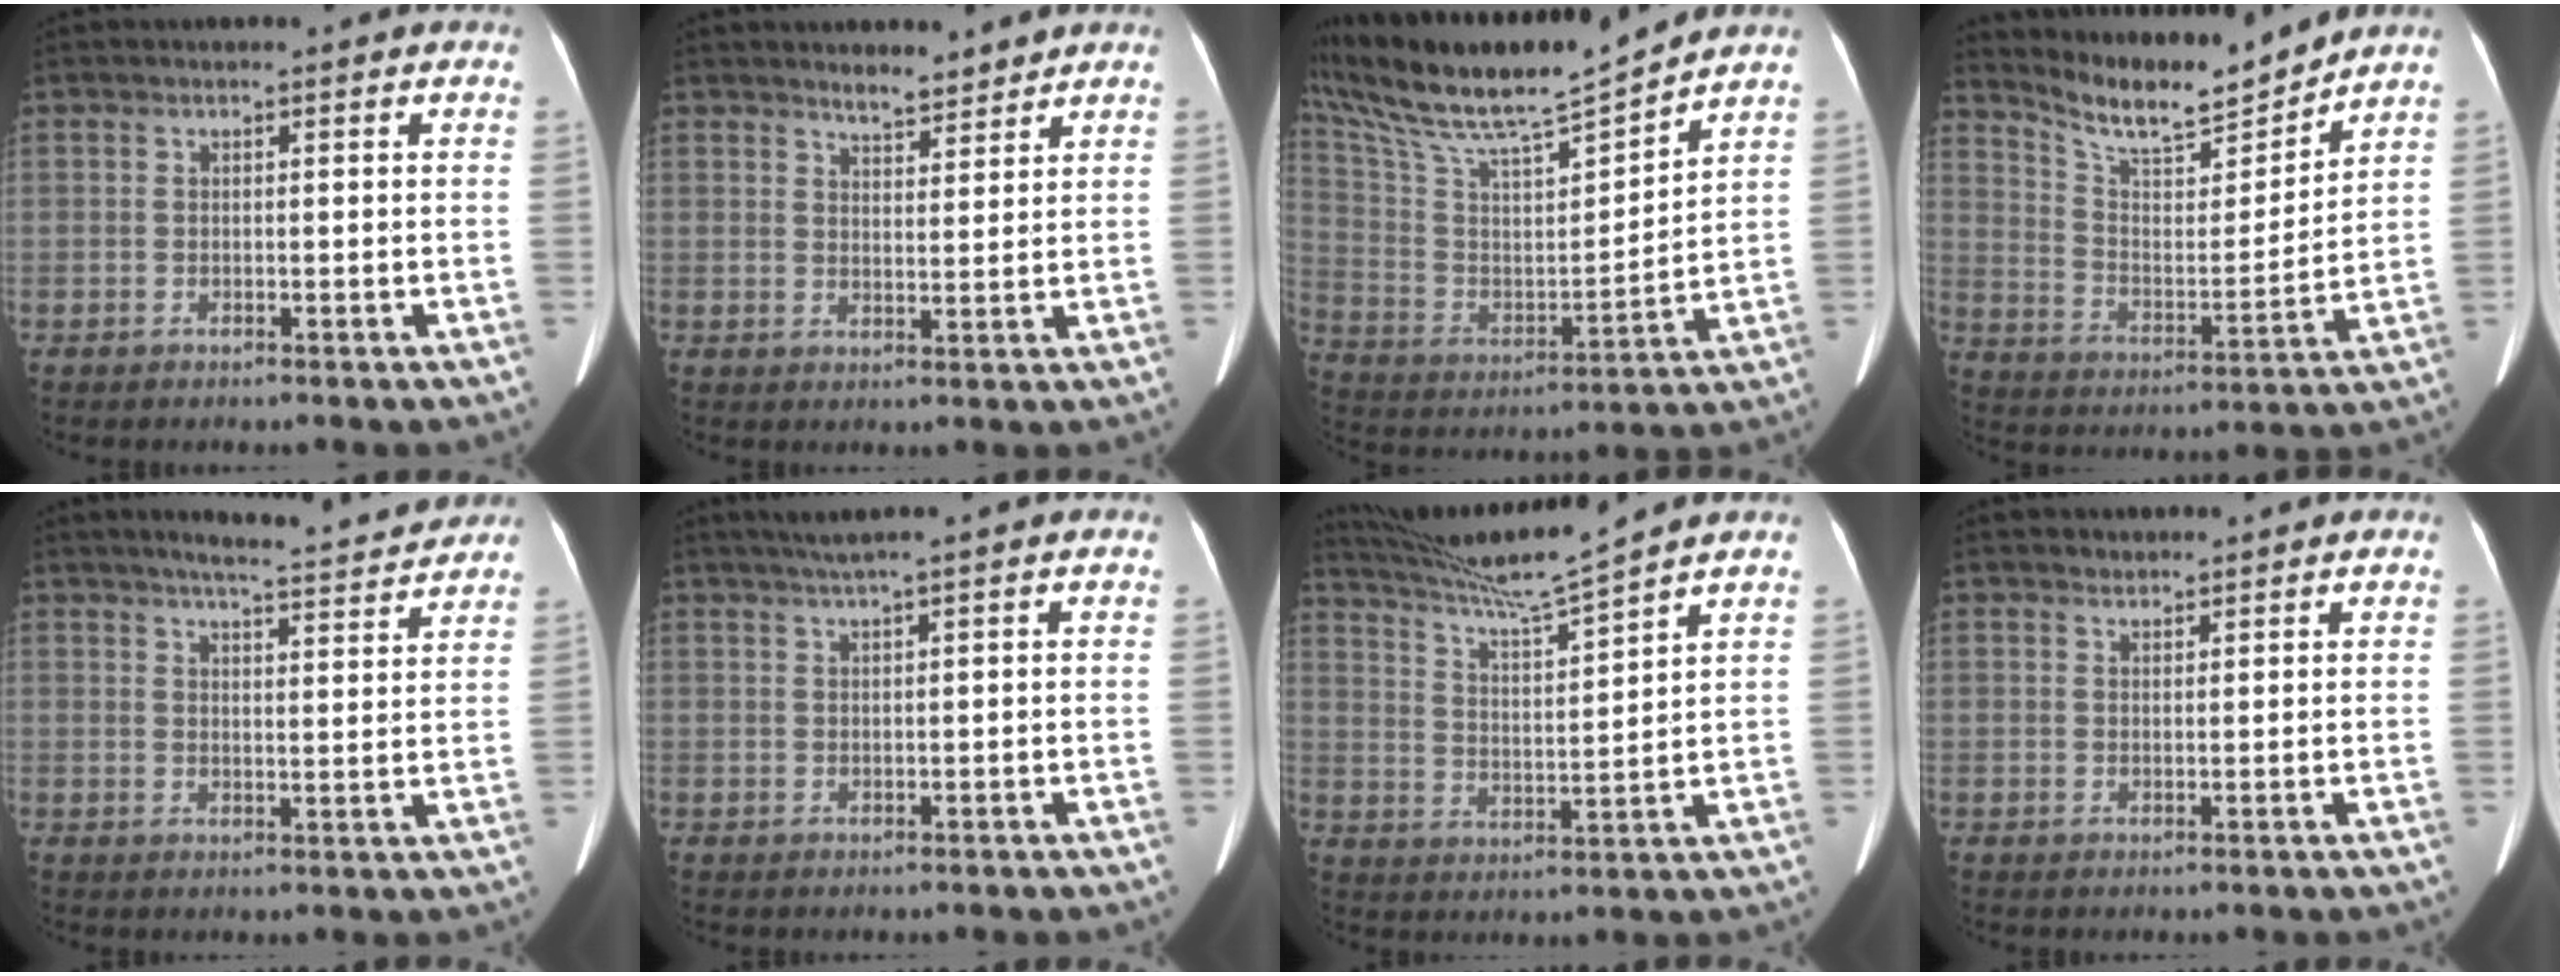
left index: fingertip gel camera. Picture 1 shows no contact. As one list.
[{"total": 3.3, "force": [3.1, 0.7, 0.8], "torque": [-0.014, -0.007, 0.050]}, {"total": 19.4, "force": [17.4, 0.2, 8.7], "torque": [-0.179, -0.006, 0.313]}, {"total": 12.5, "force": [11.9, 0.7, 3.7], "torque": [-0.078, -0.015, 0.211]}, {"total": 11.8, "force": [10.8, 0.7, 4.6], "torque": [-0.067, 0.002, 0.133]}, {"total": 2.6, "force": [1.9, -0.7, 1.7], "torque": [-0.036, 0.005, 0.041]}, {"total": 10.9, "force": [9.8, -2.6, 4.1], "torque": [-0.078, -0.010, 0.180]}, {"total": 1.1, "force": [1.0, 0.3, 0.0], "torque": [-0.004, -0.002, 0.020]}]